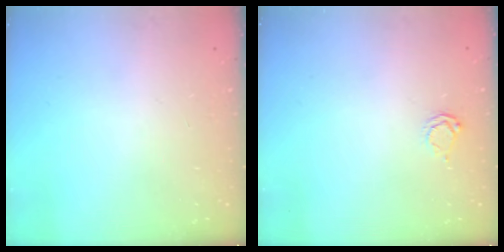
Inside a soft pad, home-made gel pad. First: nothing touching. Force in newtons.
{"total": 2.5, "press": 2.4, "slide": 0.3}